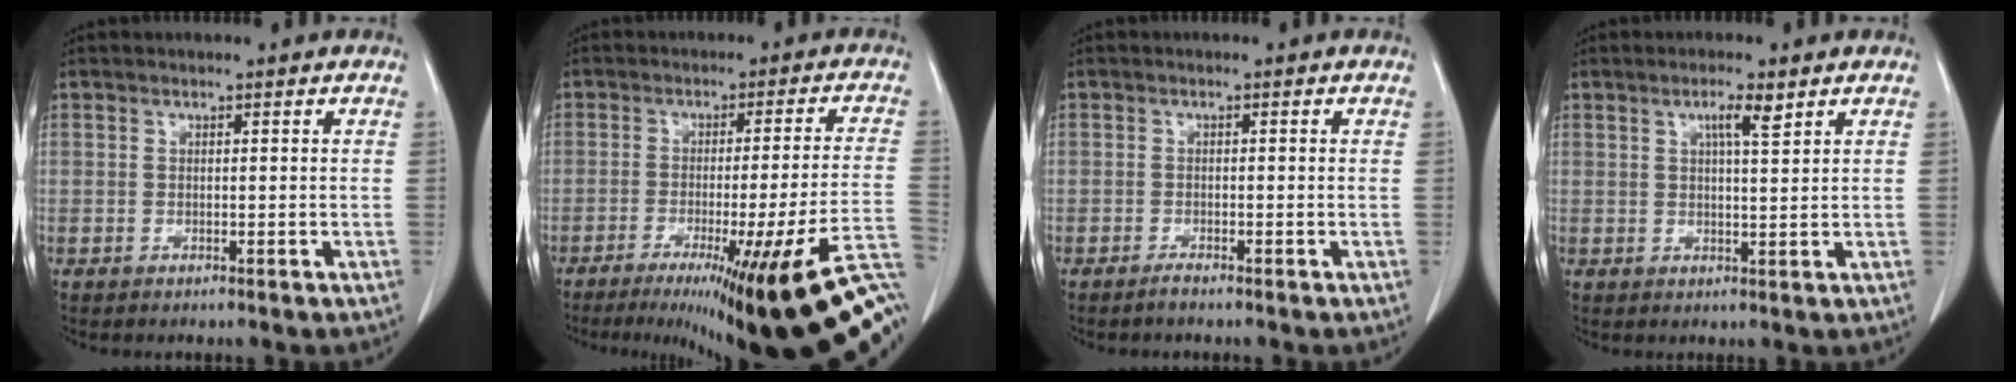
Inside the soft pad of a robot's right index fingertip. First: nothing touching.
{"total": 24.7, "force": [-15.1, -0.7, 19.5], "torque": [-0.146, -0.029, -0.210]}
{"total": 1.3, "force": [-1.3, 0.0, -0.1], "torque": [0.007, -0.003, -0.023]}
{"total": 3.4, "force": [1.9, 0.3, 2.8], "torque": [-0.050, 0.000, 0.032]}